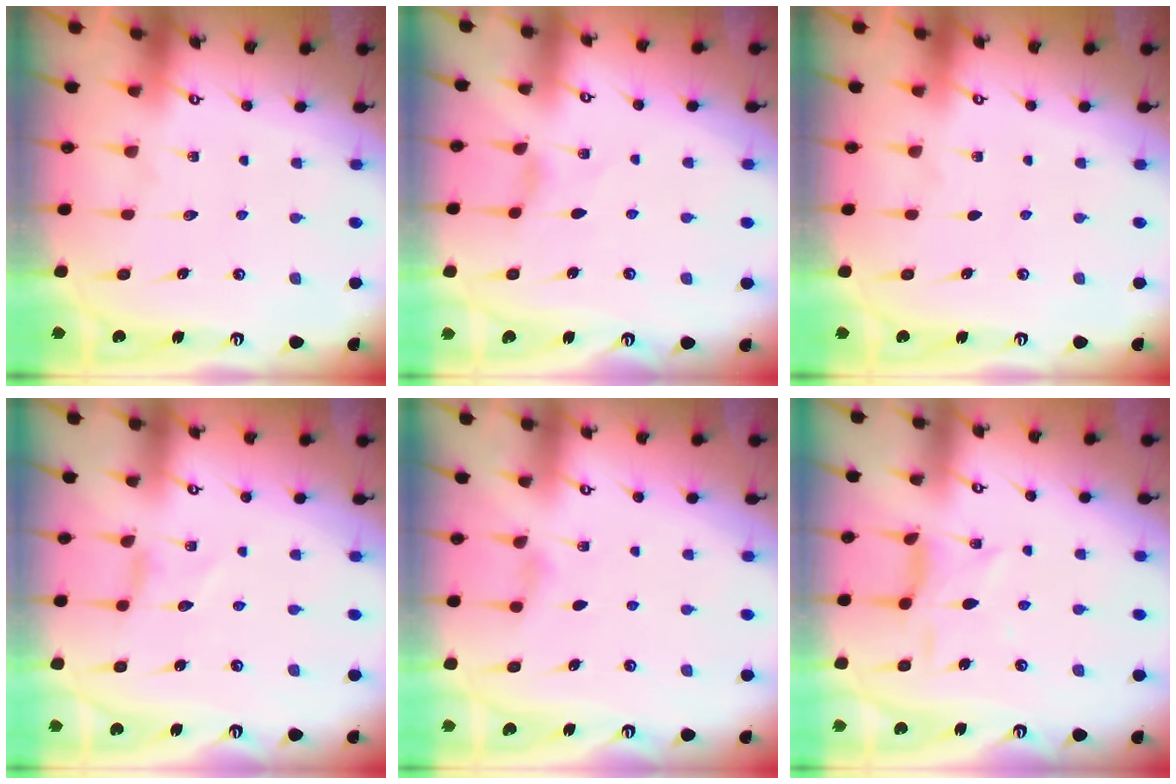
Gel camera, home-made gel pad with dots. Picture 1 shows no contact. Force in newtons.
{"total": 0.6, "press": 0.6, "slide": 0.2}
{"total": 0.0}
{"total": 0.0}
{"total": 2.0, "press": 2.0, "slide": 0.4}
{"total": 4.4, "press": 4.4, "slide": 0.7}